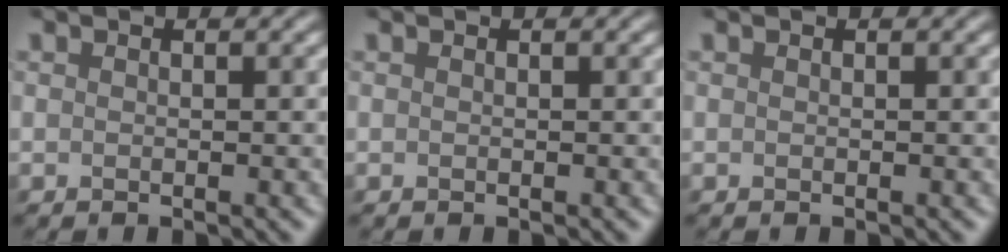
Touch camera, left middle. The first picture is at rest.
{"total": 0.0}
{"total": 0.0}